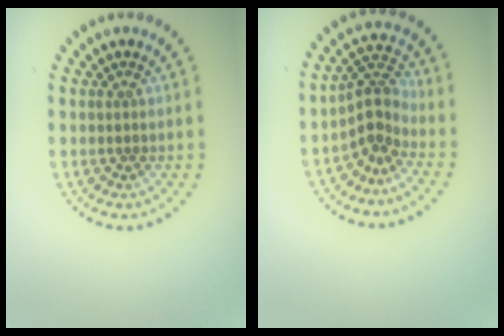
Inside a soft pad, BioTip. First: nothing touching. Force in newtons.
{"total": 2.9, "press": 1.9, "slide": 2.2}